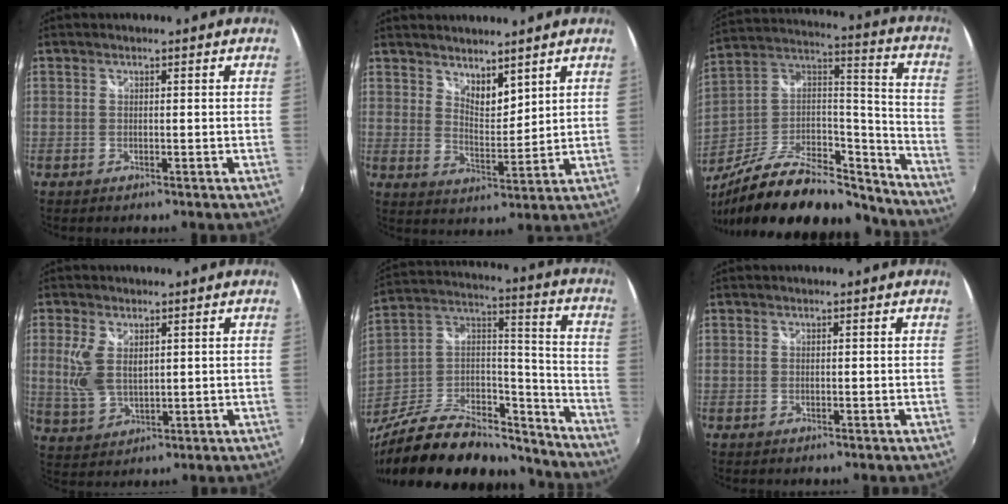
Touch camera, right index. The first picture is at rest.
{"total": 5.7, "force": [4.7, 2.1, 2.4], "torque": [-0.029, -0.005, 0.084]}
{"total": 28.4, "force": [-21.3, 10.6, 15.5], "torque": [-0.270, 0.021, -0.327]}
{"total": 7.2, "force": [2.0, 4.1, 5.6], "torque": [-0.123, -0.001, 0.046]}
{"total": 28.4, "force": [-21.0, 12.0, 14.9], "torque": [-0.280, 0.036, -0.318]}
{"total": 0.0}